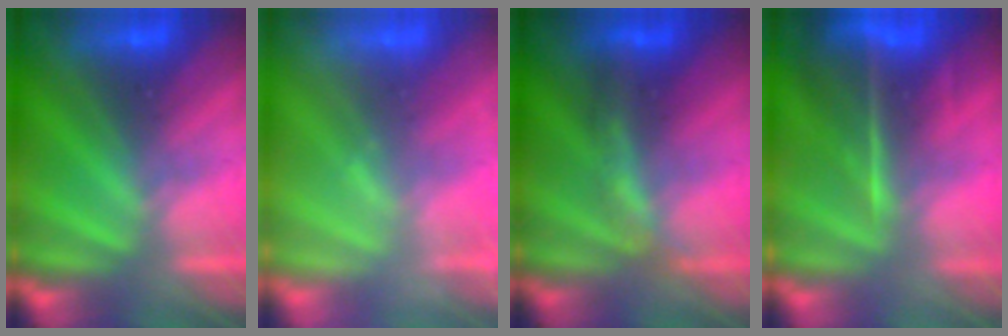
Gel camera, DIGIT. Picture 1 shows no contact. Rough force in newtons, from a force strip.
{"total": 2.2}
{"total": 2.0}
{"total": 7.1}